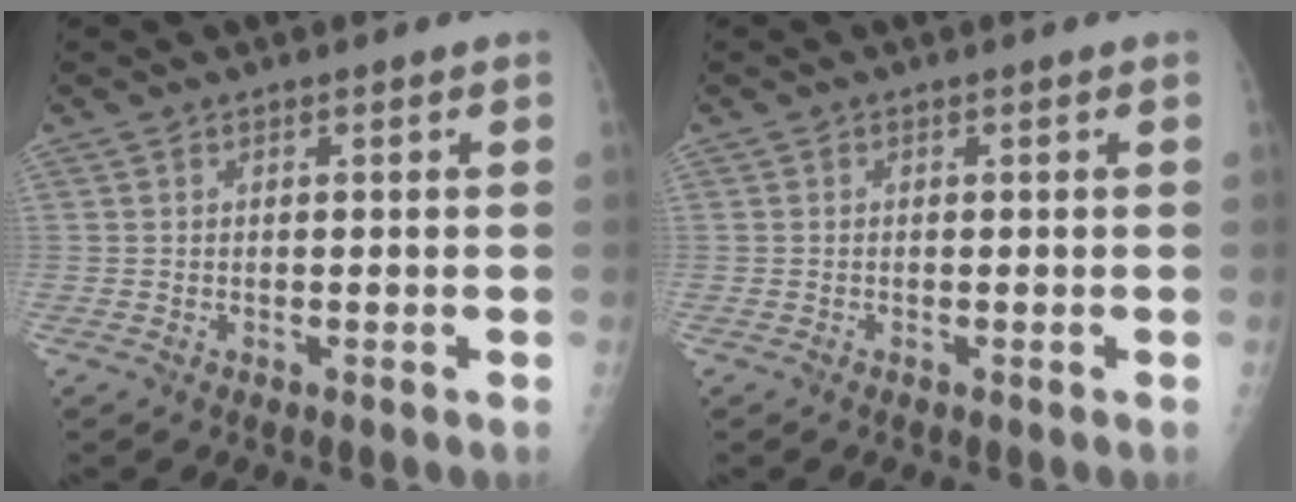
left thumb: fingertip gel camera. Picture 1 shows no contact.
{"total": 0.0}